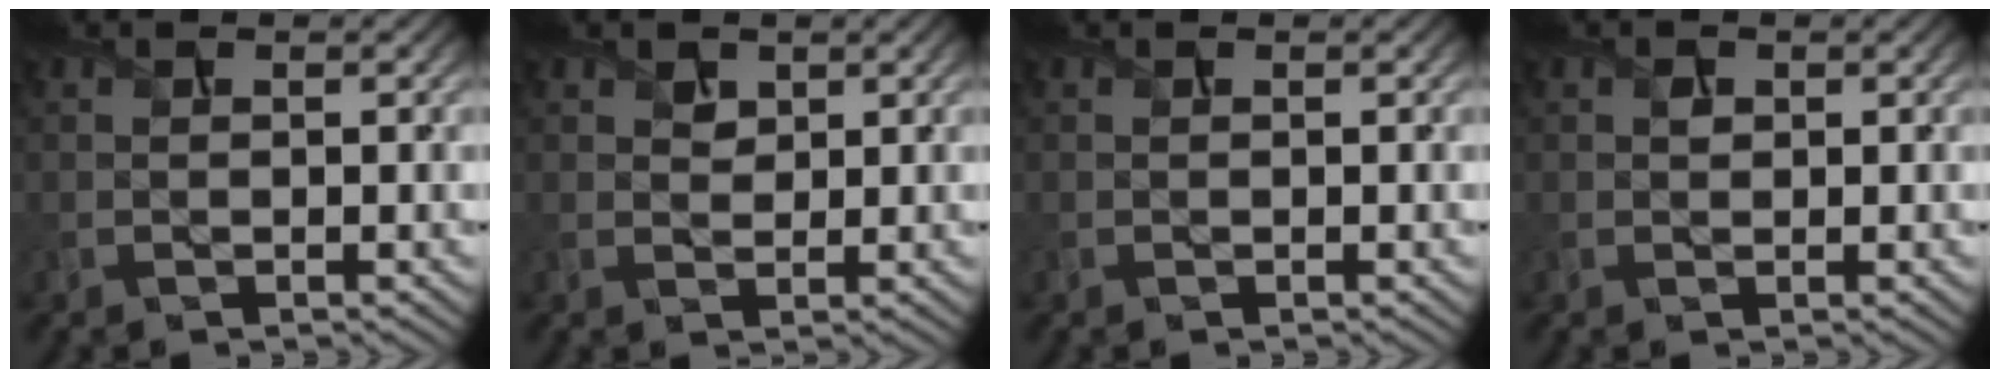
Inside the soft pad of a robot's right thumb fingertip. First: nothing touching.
{"total": 1.6, "force": [1.0, 1.1, 0.6], "torque": [-0.014, -0.003, 0.019]}
{"total": 0.0}
{"total": 0.8, "force": [0.2, 0.7, 0.4], "torque": [-0.009, -0.003, 0.003]}